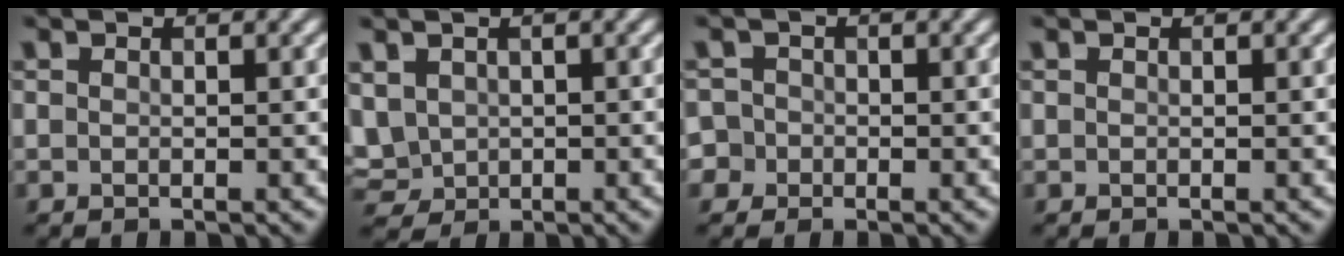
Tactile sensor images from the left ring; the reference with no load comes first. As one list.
[{"total": 3.3, "force": [0.4, 2.8, 1.6], "torque": [-0.053, -0.004, 0.019]}, {"total": 2.4, "force": [-0.8, 2.2, 0.3], "torque": [0.012, 0.011, -0.029]}, {"total": 0.0}]